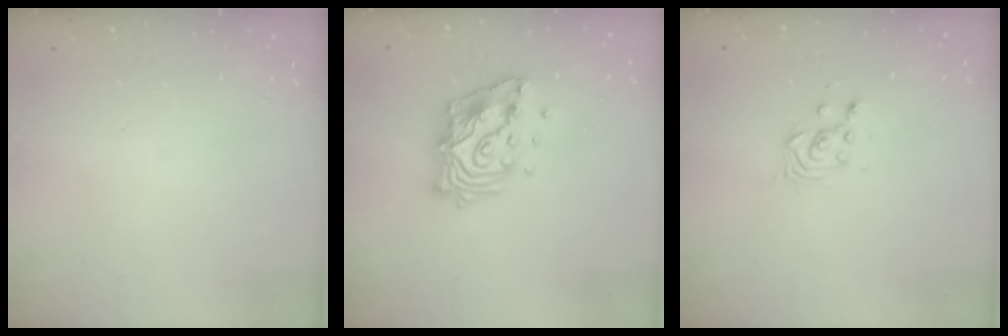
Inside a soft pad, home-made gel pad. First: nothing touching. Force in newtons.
{"total": 13.9, "press": 13.8, "slide": 1.5}
{"total": 3.2, "press": 3.2, "slide": 0.2}